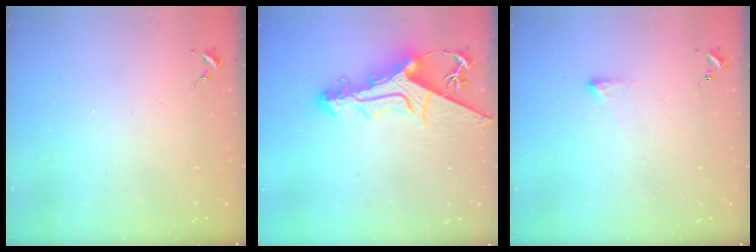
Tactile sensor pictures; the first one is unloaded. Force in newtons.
{"total": 14.4, "press": 14.3, "slide": 1.4}
{"total": 2.9, "press": 2.8, "slide": 0.5}